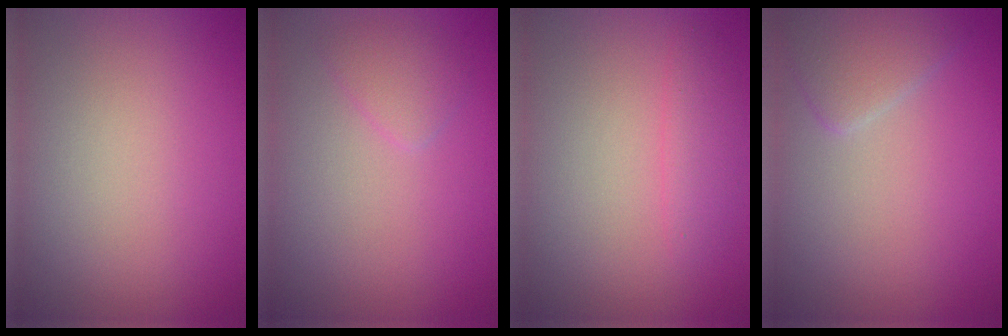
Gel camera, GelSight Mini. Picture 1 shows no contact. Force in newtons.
{"total": 1.5, "press": 1.5, "slide": 0.1}
{"total": 1.7, "press": 1.7, "slide": 0.1}
{"total": 2.3, "press": 2.3, "slide": 0.0}